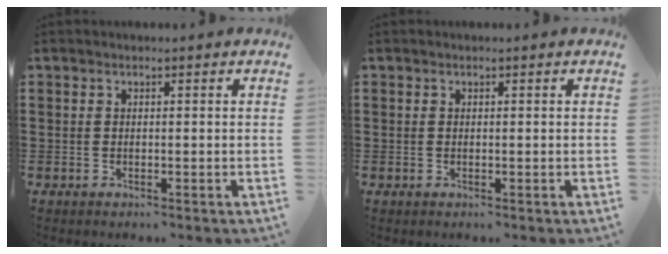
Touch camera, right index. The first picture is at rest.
{"total": 0.0}